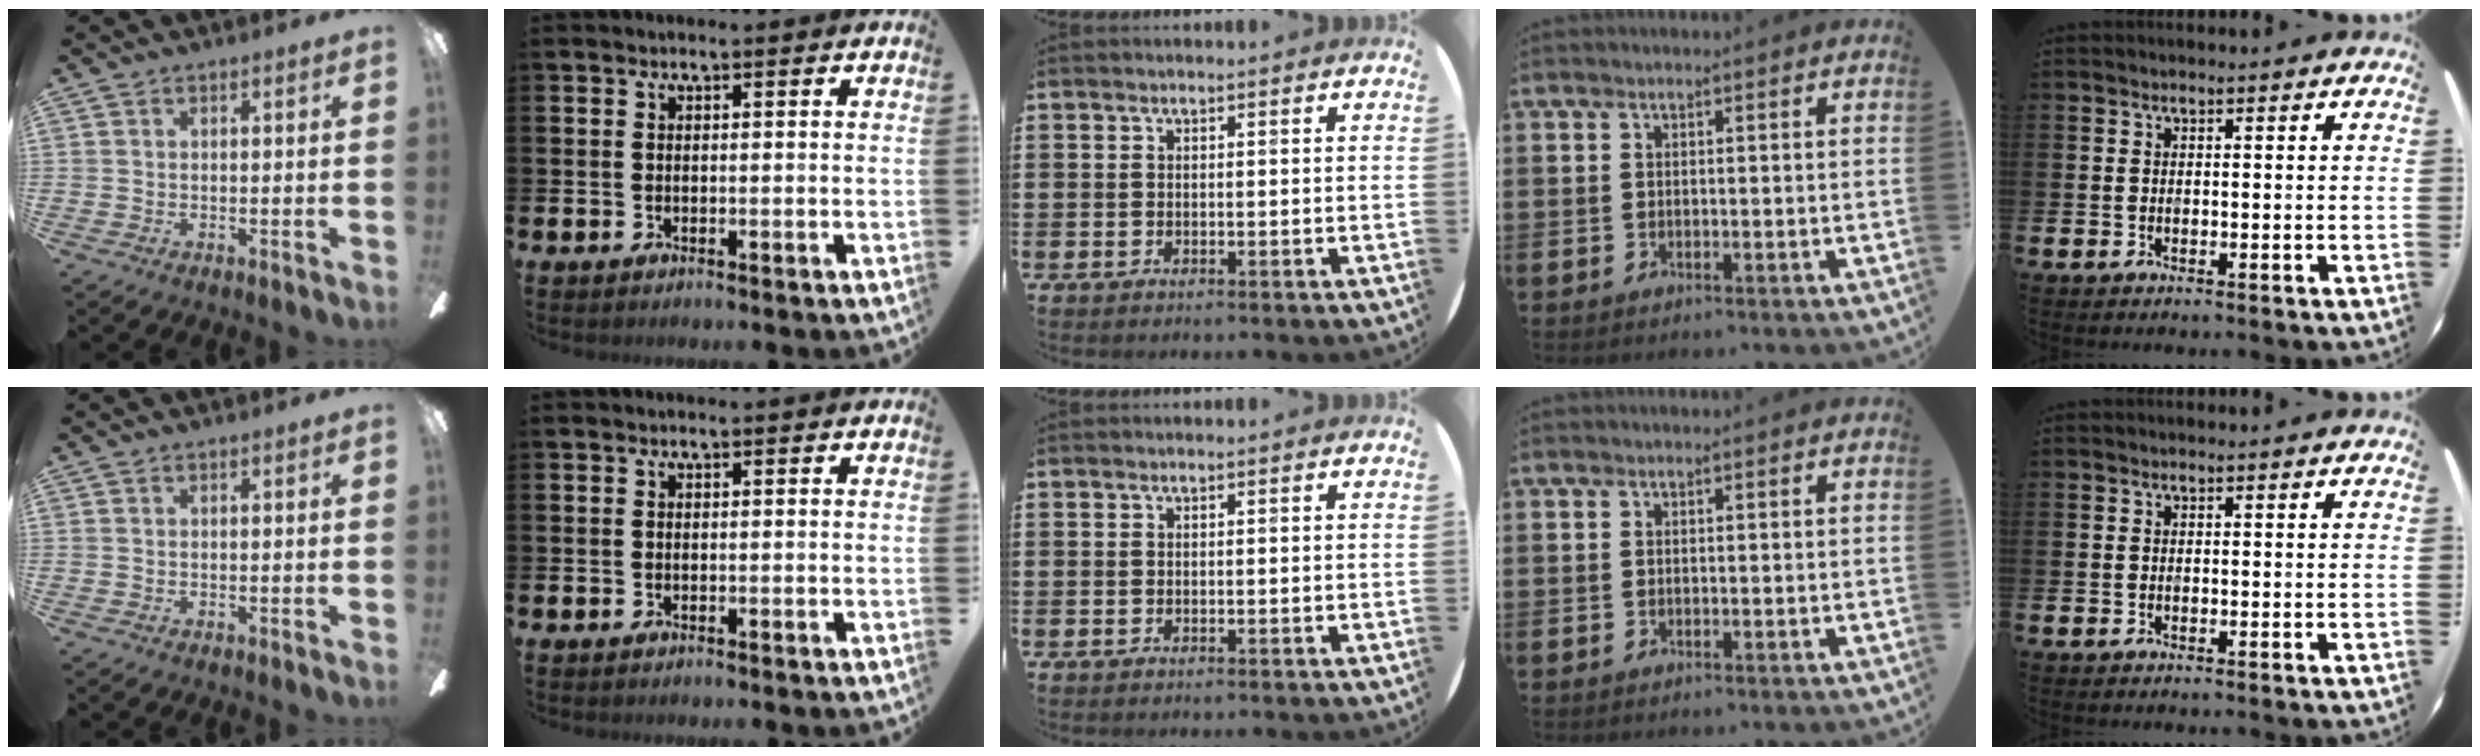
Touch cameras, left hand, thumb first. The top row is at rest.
{}